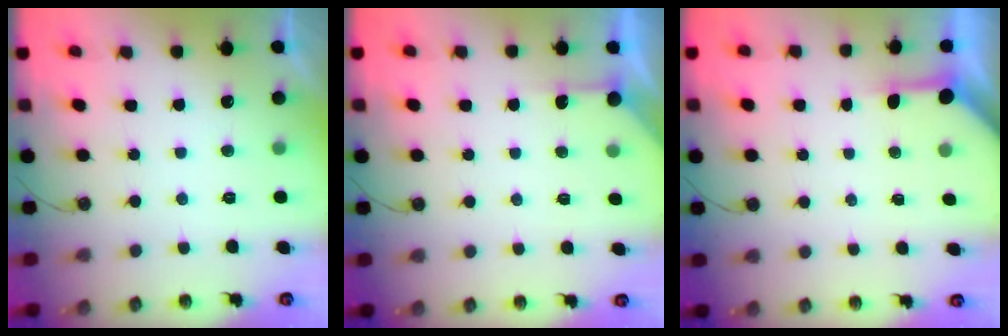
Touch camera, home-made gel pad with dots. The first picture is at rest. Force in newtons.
{"total": 2.6, "press": 2.6, "slide": 0.3}
{"total": 3.5, "press": 3.5, "slide": 0.3}